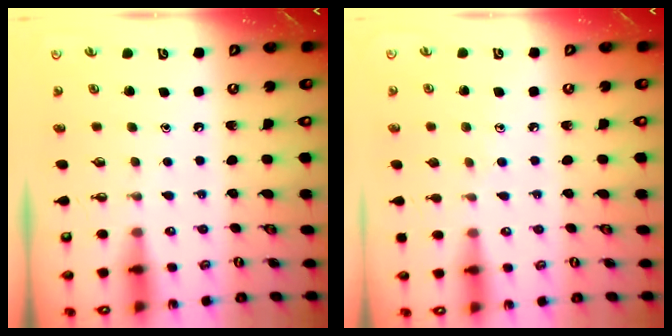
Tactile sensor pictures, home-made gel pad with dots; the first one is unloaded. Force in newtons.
{"total": 4.7, "press": 4.7, "slide": 0.3}